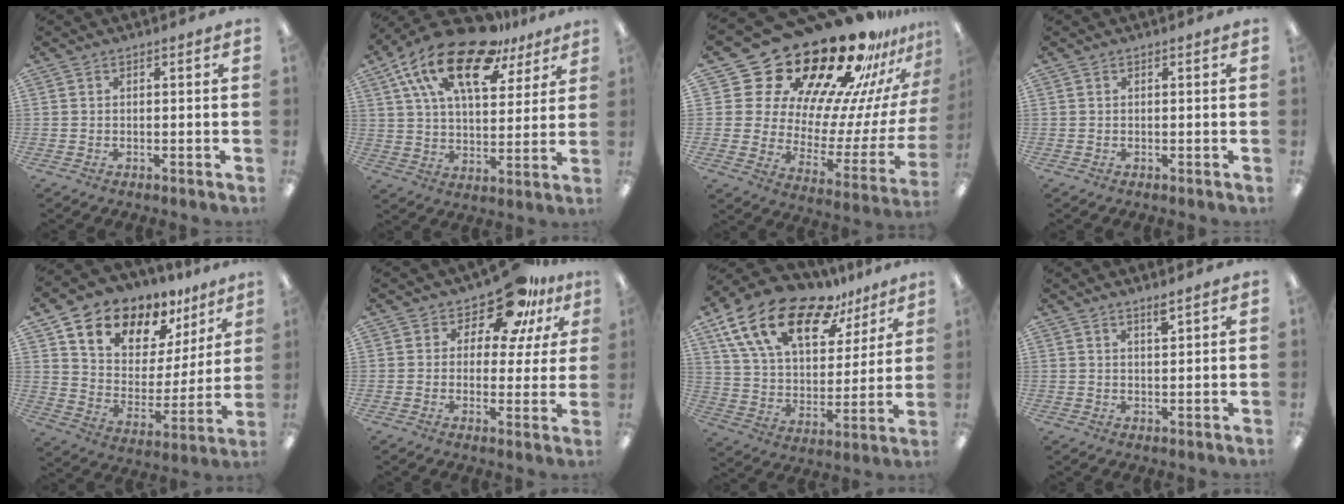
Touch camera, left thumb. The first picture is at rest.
{"total": 20.9, "force": [12.8, 9.6, 13.5], "torque": [-0.247, -0.062, 0.222]}
{"total": 30.4, "force": [23.4, 13.4, 14.1], "torque": [-0.191, -0.205, 0.429]}
{"total": 0.0}
{"total": 10.9, "force": [9.1, 5.8, 1.4], "torque": [-0.044, -0.087, 0.170]}
{"total": 12.6, "force": [9.0, 6.0, 6.3], "torque": [-0.102, -0.056, 0.161]}
{"total": 21.1, "force": [13.2, 10.5, 12.6], "torque": [-0.234, -0.072, 0.236]}
{"total": 2.2, "force": [1.9, 0.0, 1.0], "torque": [-0.016, -0.007, 0.033]}